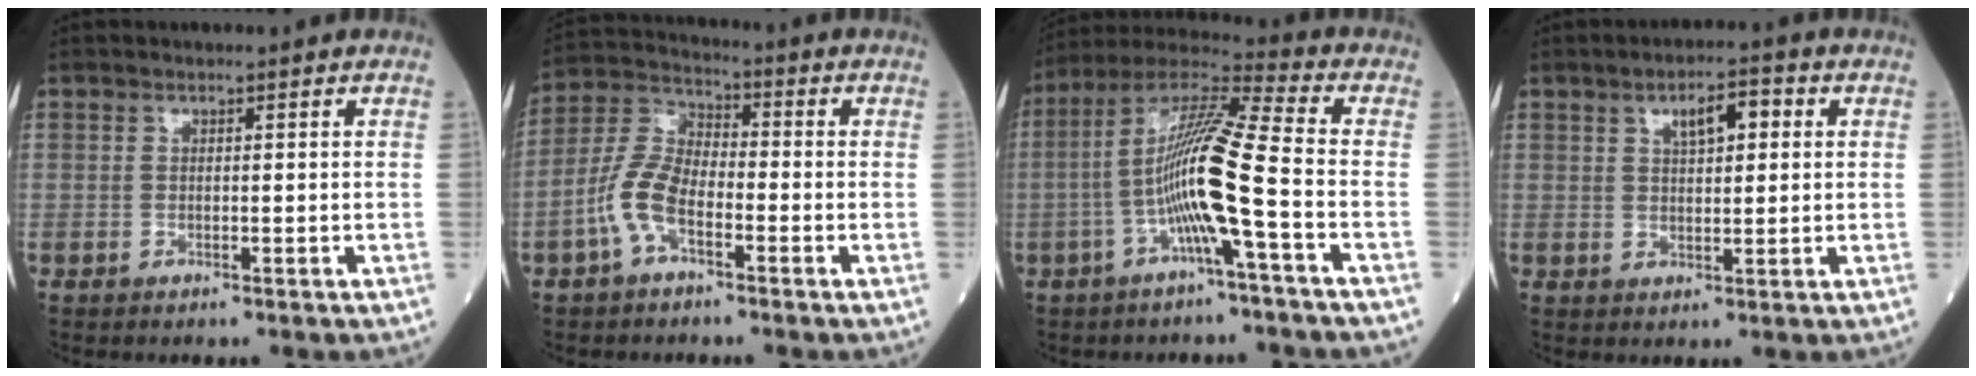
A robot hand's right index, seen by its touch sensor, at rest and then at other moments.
{"total": 8.2, "force": [-3.3, 3.7, 6.5], "torque": [-0.152, 0.014, -0.072]}
{"total": 13.3, "force": [-3.3, -0.4, 12.9], "torque": [-0.250, 0.015, -0.071]}
{"total": 5.4, "force": [2.0, 2.2, 4.5], "torque": [-0.070, 0.012, 0.030]}